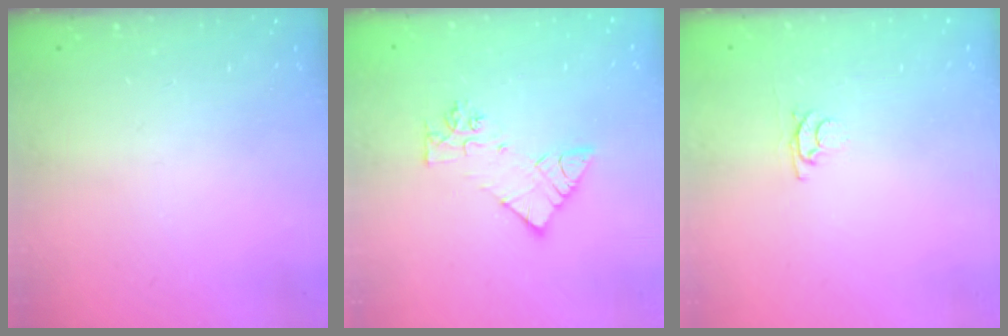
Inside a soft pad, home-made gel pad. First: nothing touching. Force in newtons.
{"total": 10.2, "press": 10.1, "slide": 0.9}
{"total": 3.1, "press": 3.0, "slide": 0.4}